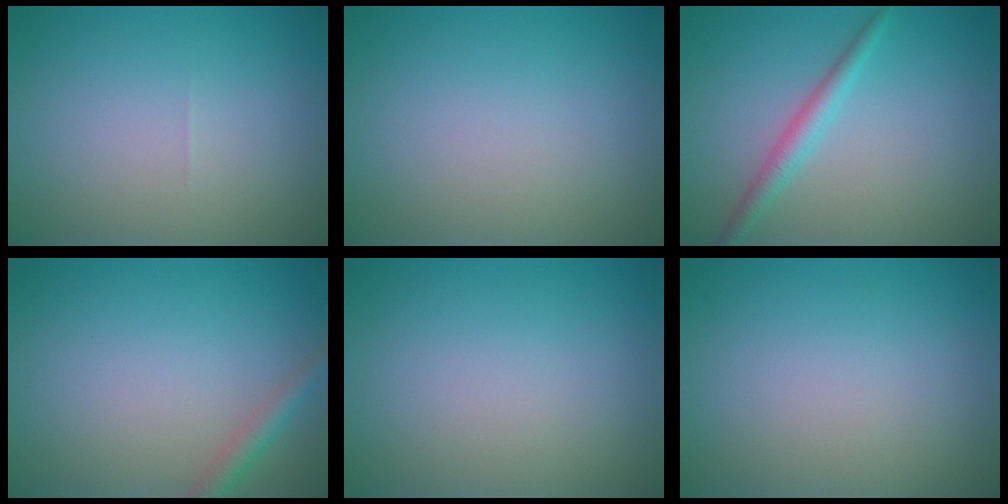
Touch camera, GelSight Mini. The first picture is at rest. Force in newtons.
{"total": 0.0}
{"total": 2.1, "press": 2.1, "slide": 0.0}
{"total": 1.9, "press": 1.9, "slide": 0.0}
{"total": 0.0}
{"total": 0.0}